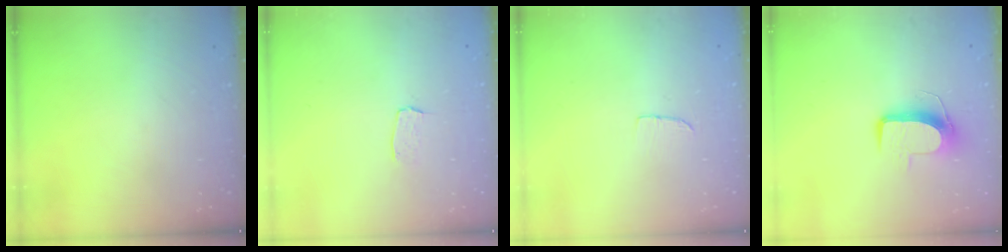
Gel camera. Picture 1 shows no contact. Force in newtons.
{"total": 3.0, "press": 3.0, "slide": 0.2}
{"total": 4.2, "press": 4.2, "slide": 0.4}
{"total": 9.9, "press": 9.9, "slide": 0.3}